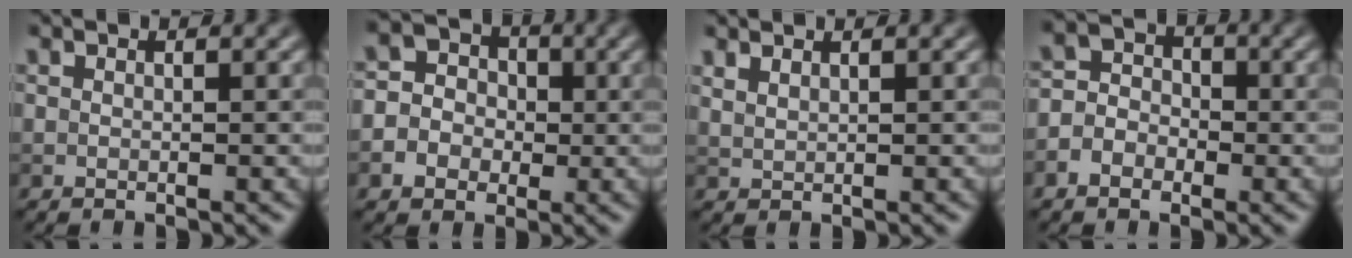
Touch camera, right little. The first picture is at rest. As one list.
[{"total": 5.5, "force": [-1.2, 5.0, 1.8], "torque": [-0.014, 0.016, -0.037]}, {"total": 1.1, "force": [1.0, 0.3, 0.4], "torque": [-0.014, 0.000, 0.023]}, {"total": 3.7, "force": [-1.4, 3.0, 1.6], "torque": [-0.007, 0.008, -0.031]}]